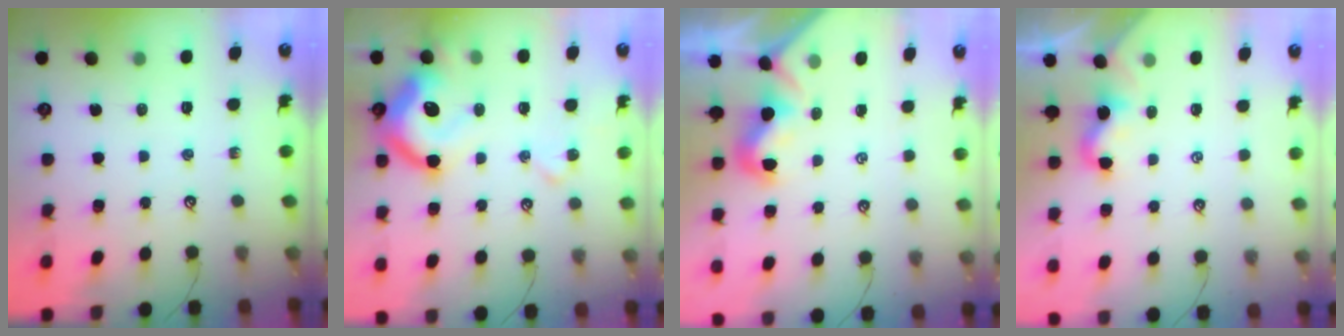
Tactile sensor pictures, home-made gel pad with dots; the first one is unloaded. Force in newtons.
{"total": 16.6, "press": 16.5, "slide": 2.4}
{"total": 1.0, "press": 0.8, "slide": 0.5}
{"total": 1.8, "press": 1.8, "slide": 0.3}